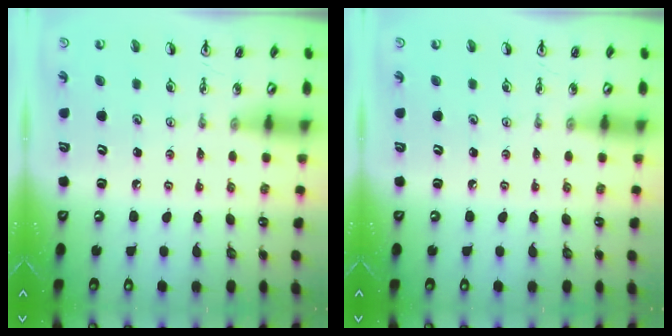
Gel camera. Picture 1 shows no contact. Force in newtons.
{"total": 0.0}